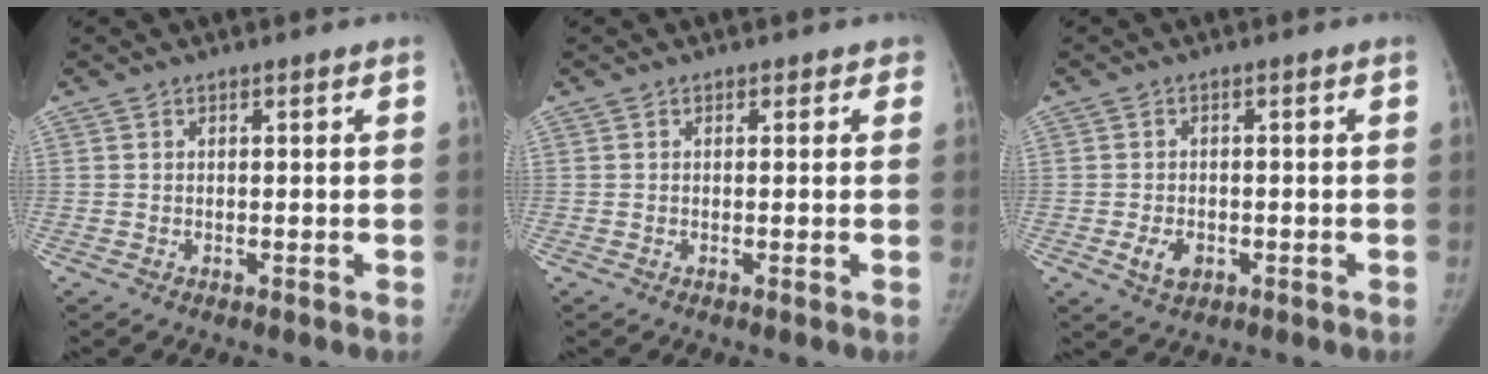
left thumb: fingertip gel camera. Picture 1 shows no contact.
{"total": 1.0, "force": [0.4, 0.8, 0.1], "torque": [0.021, 0.001, -0.002]}
{"total": 3.7, "force": [-1.3, 2.6, 2.3], "torque": [-0.033, 0.004, -0.016]}